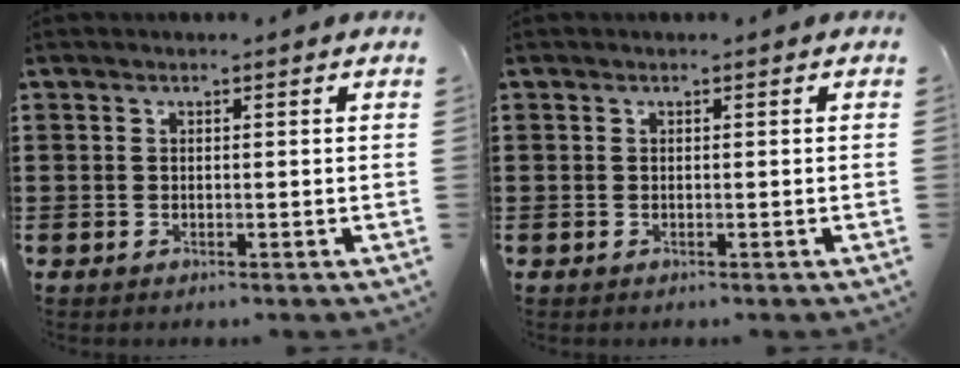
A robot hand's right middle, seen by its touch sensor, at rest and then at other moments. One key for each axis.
{"total": 0.0}